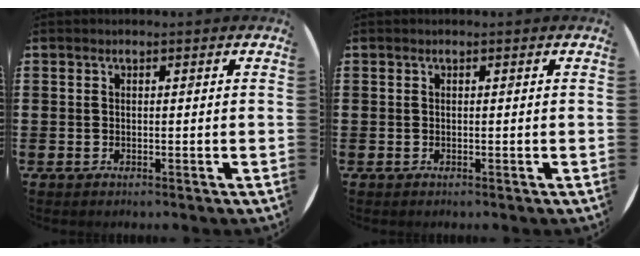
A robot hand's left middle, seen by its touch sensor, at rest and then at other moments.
{"total": 0.0}